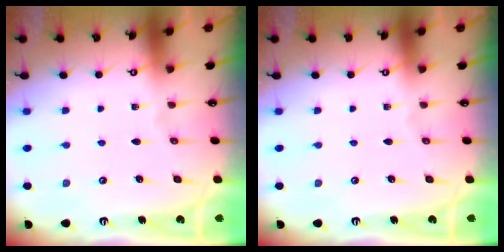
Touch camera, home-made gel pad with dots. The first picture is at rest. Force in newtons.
{"total": 0.0}